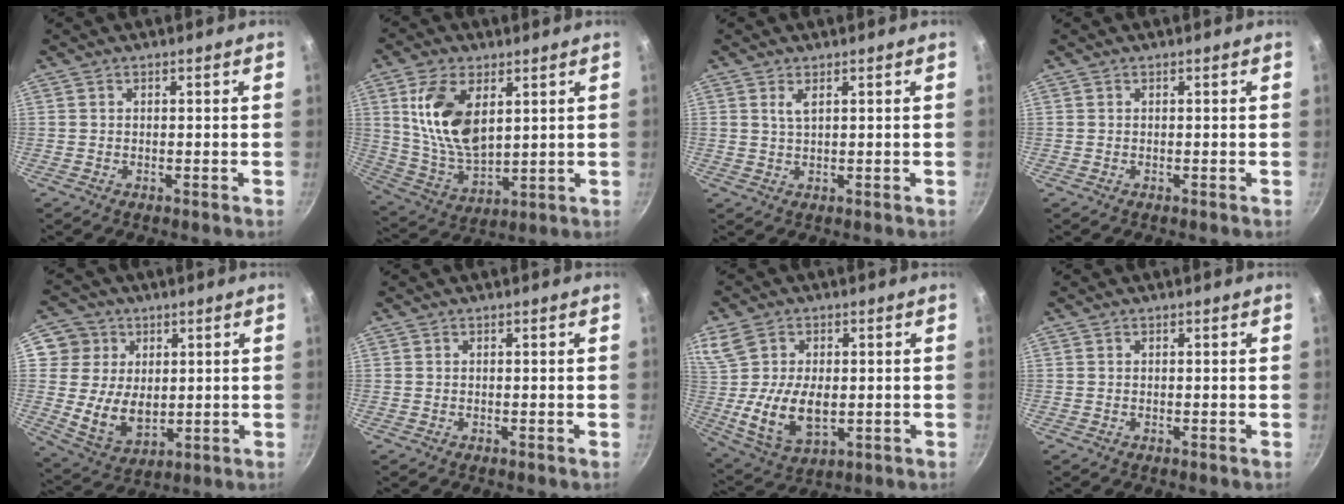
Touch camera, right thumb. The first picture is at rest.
{"total": 14.7, "force": [4.5, 8.1, 11.4], "torque": [-0.205, -0.025, 0.099]}
{"total": 2.1, "force": [1.0, 0.8, 1.6], "torque": [-0.032, -0.005, 0.021]}
{"total": 0.0}
{"total": 11.2, "force": [2.6, 9.8, 4.8], "torque": [-0.049, -0.019, 0.056]}
{"total": 0.0}
{"total": 12.7, "force": [0.1, 7.8, 10.0], "torque": [-0.184, -0.017, 0.006]}
{"total": 0.0}